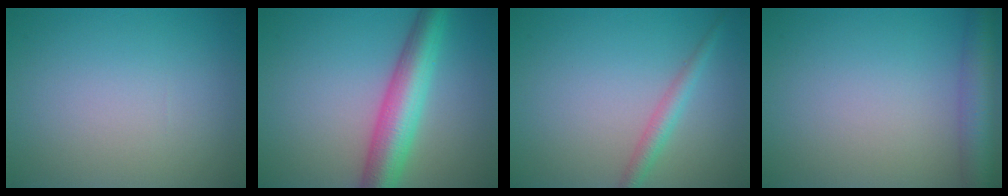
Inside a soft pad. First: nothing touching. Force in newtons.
{"total": 6.5, "press": 6.5, "slide": 0.2}
{"total": 2.0, "press": 2.0, "slide": 0.1}
{"total": 4.6, "press": 4.6, "slide": 0.1}